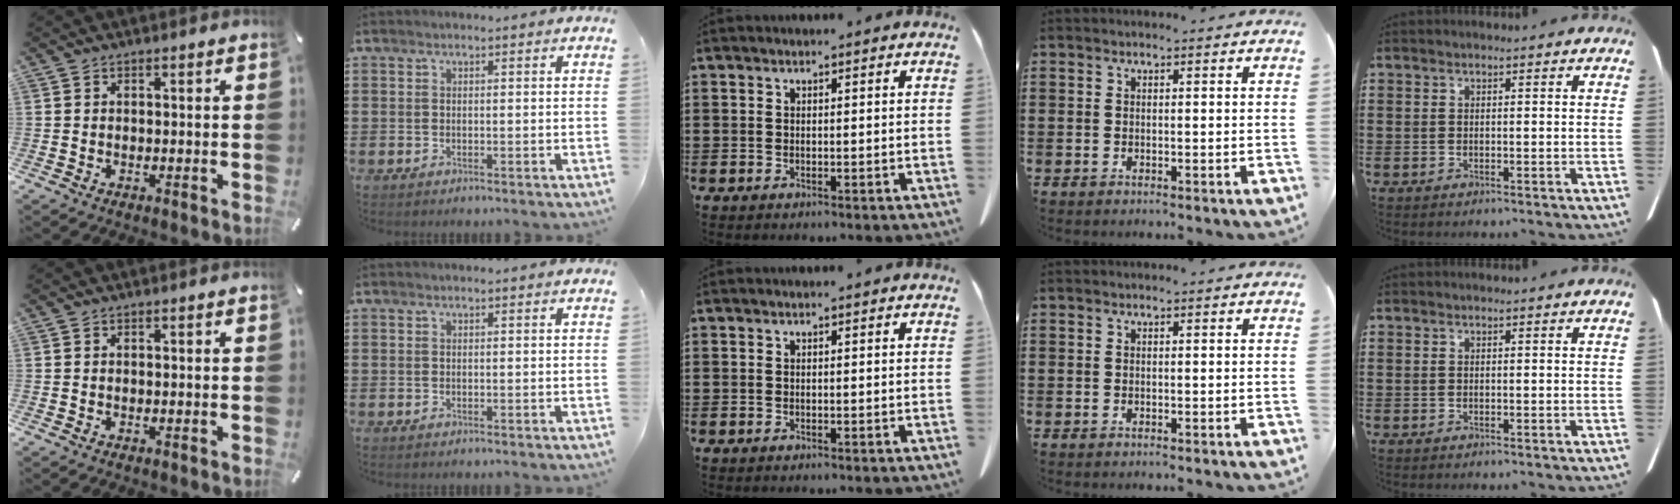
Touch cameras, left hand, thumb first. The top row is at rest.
{}